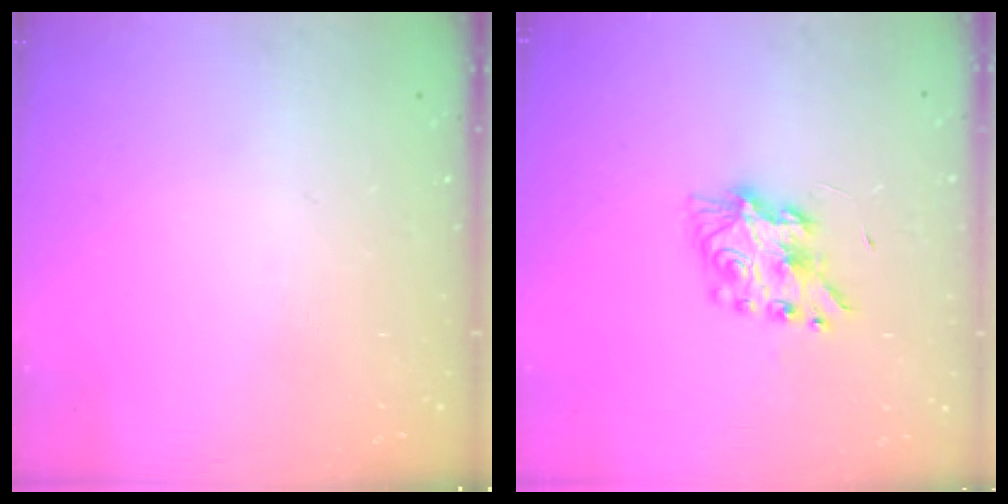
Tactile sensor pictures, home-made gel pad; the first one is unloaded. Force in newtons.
{"total": 7.9, "press": 7.9, "slide": 0.7}